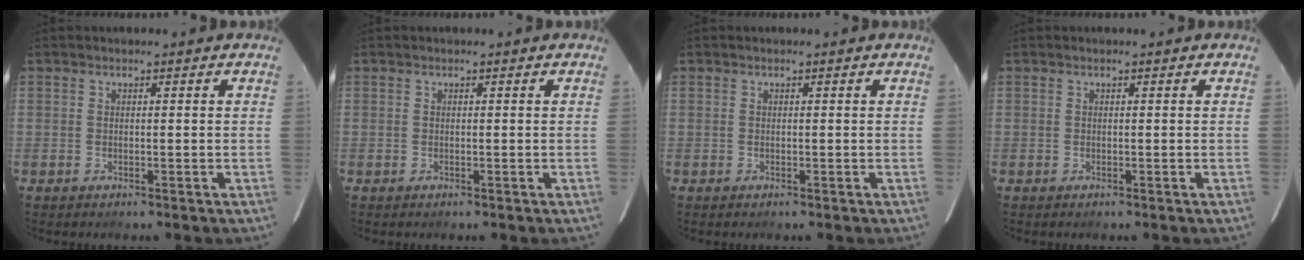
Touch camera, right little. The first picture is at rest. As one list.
[{"total": 0.0}, {"total": 0.0}, {"total": 0.0}]